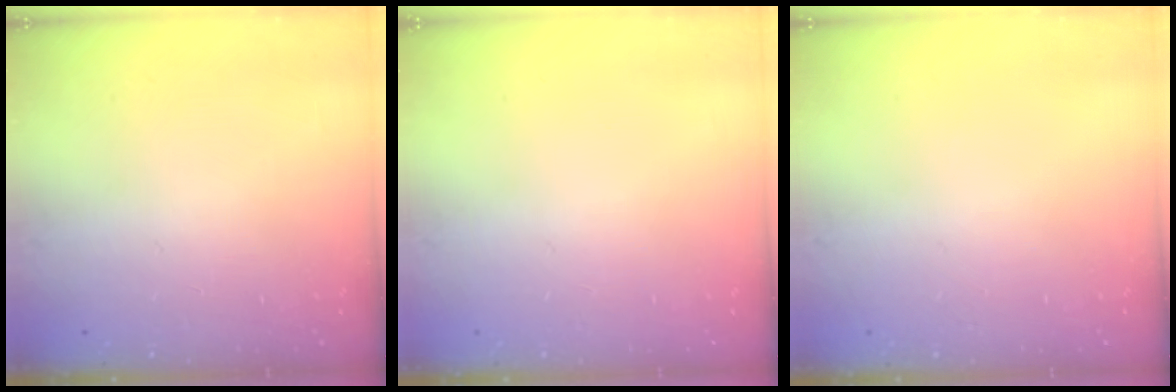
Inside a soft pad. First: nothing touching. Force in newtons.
{"total": 0.0}
{"total": 0.0}